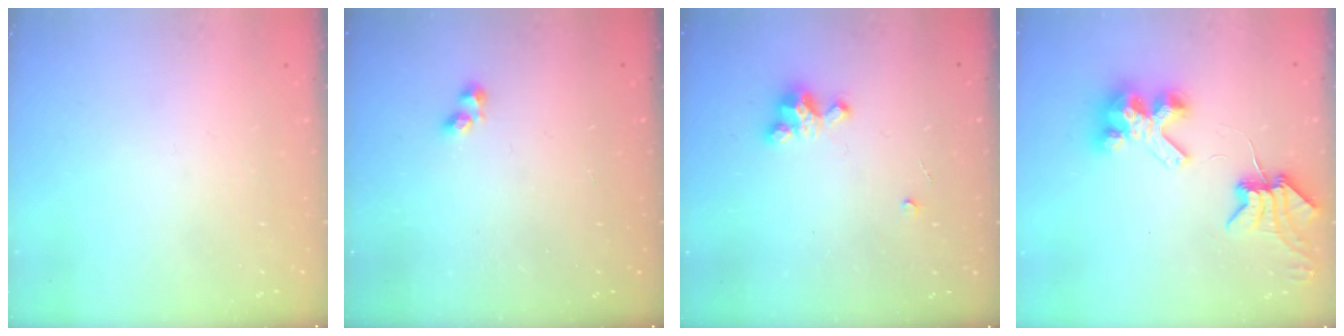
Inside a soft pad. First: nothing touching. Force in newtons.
{"total": 1.4, "press": 1.2, "slide": 0.7}
{"total": 3.3, "press": 3.3, "slide": 0.3}
{"total": 7.2, "press": 7.2, "slide": 0.8}